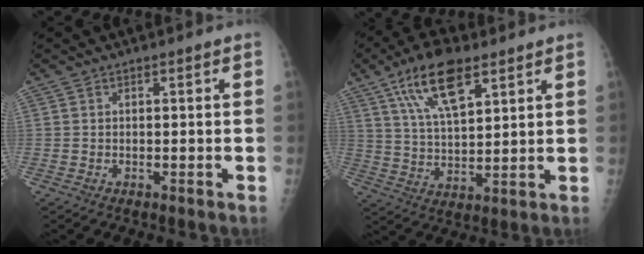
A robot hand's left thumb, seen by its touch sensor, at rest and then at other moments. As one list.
[{"total": 13.3, "force": [7.2, 5.3, 9.9], "torque": [-0.163, -0.020, 0.135]}]